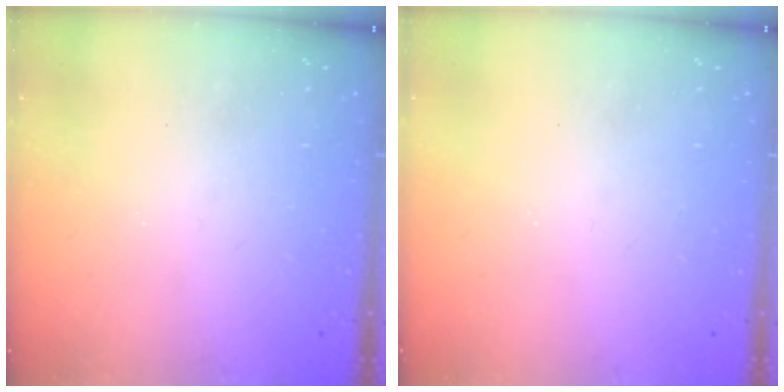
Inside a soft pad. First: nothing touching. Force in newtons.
{"total": 0.0}